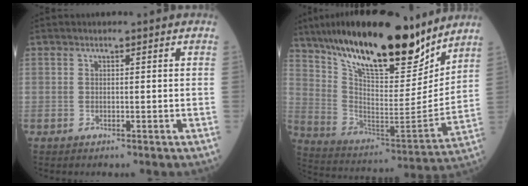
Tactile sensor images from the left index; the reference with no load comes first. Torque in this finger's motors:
{"motor_torque": [0.59, -0.77, 0.90, 0.21]}